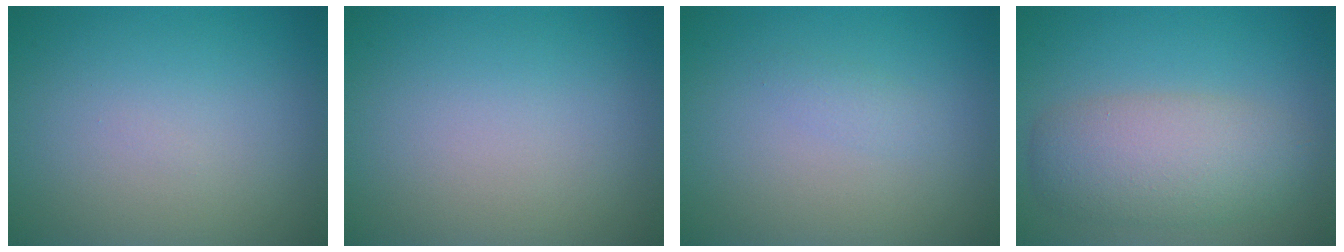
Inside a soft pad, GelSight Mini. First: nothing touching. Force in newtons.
{"total": 0.0}
{"total": 0.9, "press": 0.9, "slide": 0.0}
{"total": 5.5, "press": 5.5, "slide": 0.2}